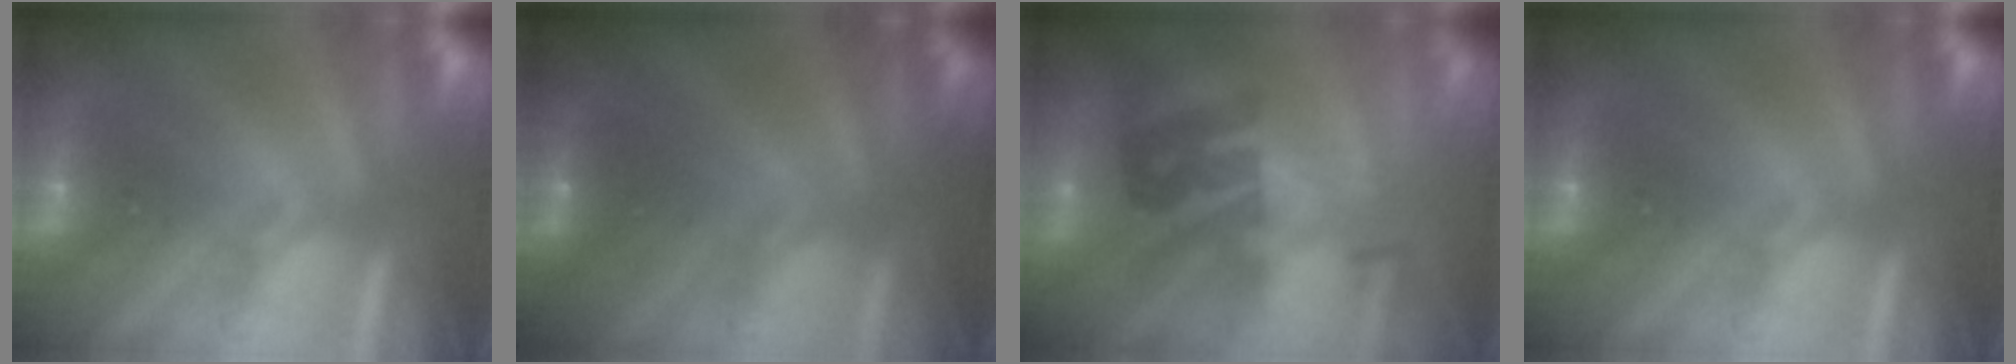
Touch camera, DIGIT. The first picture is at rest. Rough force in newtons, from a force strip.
{"total": 1.9}
{"total": 2.2}
{"total": 0.0}